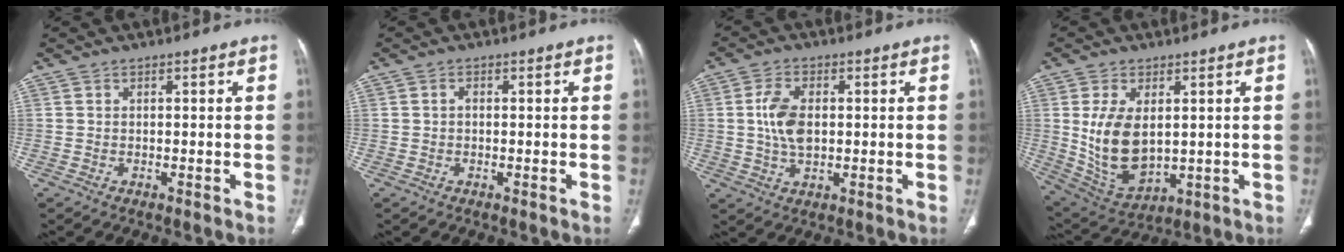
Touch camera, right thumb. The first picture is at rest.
{"total": 0.8, "force": [0.0, 0.6, 0.5], "torque": [-0.008, 0.002, -0.003]}
{"total": 7.1, "force": [0.6, 4.1, 5.8], "torque": [-0.114, 0.000, 0.012]}
{"total": 12.5, "force": [1.4, 7.3, 10.1], "torque": [-0.179, -0.016, 0.049]}